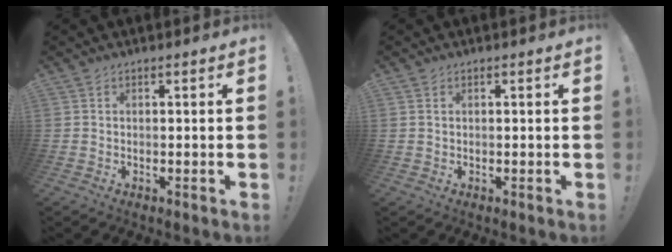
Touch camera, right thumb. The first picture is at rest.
{"total": 0.6, "force": [0.3, 0.3, 0.5], "torque": [-0.016, 0.004, 0.008]}